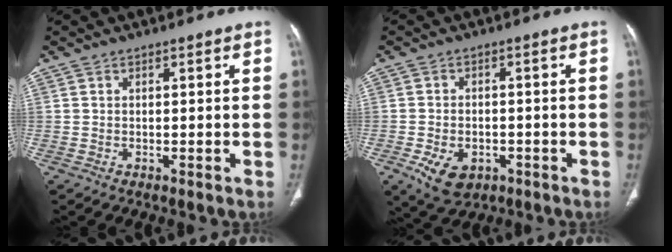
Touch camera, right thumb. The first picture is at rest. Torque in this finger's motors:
{"motor_torque": [-0.24, 0.51, 0.23, 0.60, 0.11]}